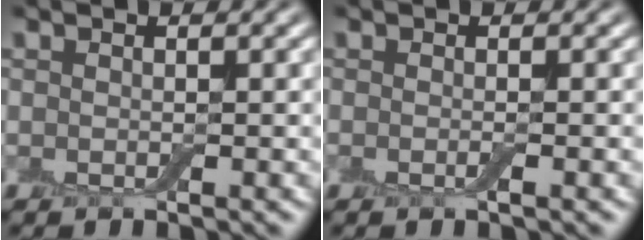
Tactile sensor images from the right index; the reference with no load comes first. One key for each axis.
{"total": 1.0, "fx": -0.3, "fy": 0.1, "fz": 0.9, "tx": -0.016, "ty": -0.006, "tz": -0.007}